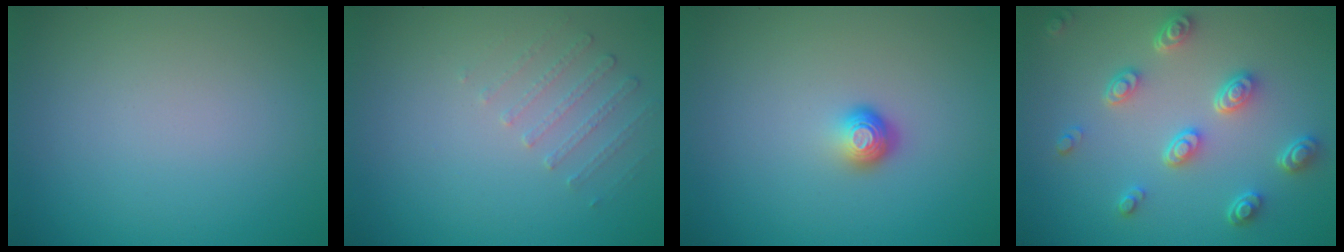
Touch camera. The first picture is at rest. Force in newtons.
{"total": 1.3, "press": 0.9, "slide": 1.0}
{"total": 1.8, "press": 1.1, "slide": 1.4}
{"total": 4.5, "press": 3.4, "slide": 2.9}